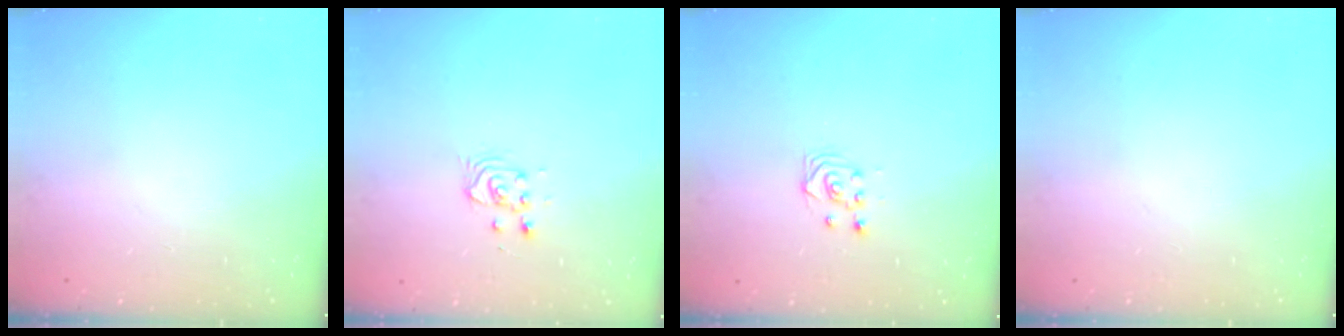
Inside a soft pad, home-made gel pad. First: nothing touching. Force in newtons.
{"total": 3.3, "press": 3.3, "slide": 0.2}
{"total": 3.4, "press": 3.4, "slide": 0.5}
{"total": 0.0}